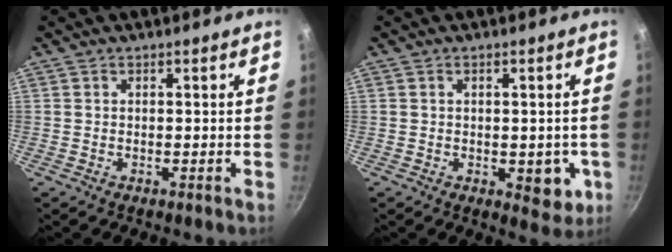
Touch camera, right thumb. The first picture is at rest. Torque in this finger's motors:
{"motor_torque": [-0.12, 0.05, 0.08, 0.25, 0.15]}